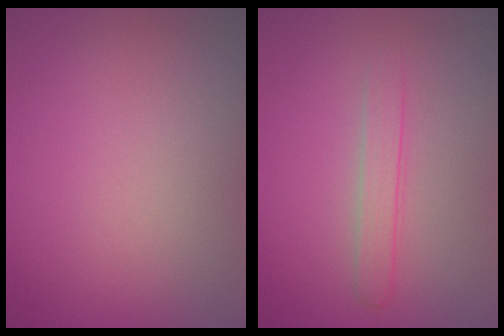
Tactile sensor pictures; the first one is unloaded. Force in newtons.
{"total": 1.6, "press": 1.6, "slide": 0.0}